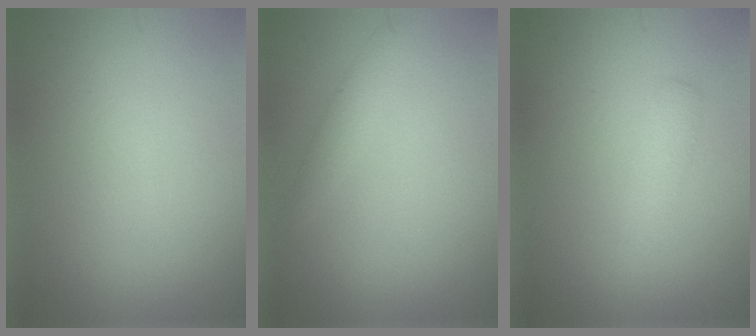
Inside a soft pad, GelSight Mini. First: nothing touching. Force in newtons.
{"total": 1.3, "press": 1.3, "slide": 0.0}
{"total": 1.7, "press": 1.7, "slide": 0.1}